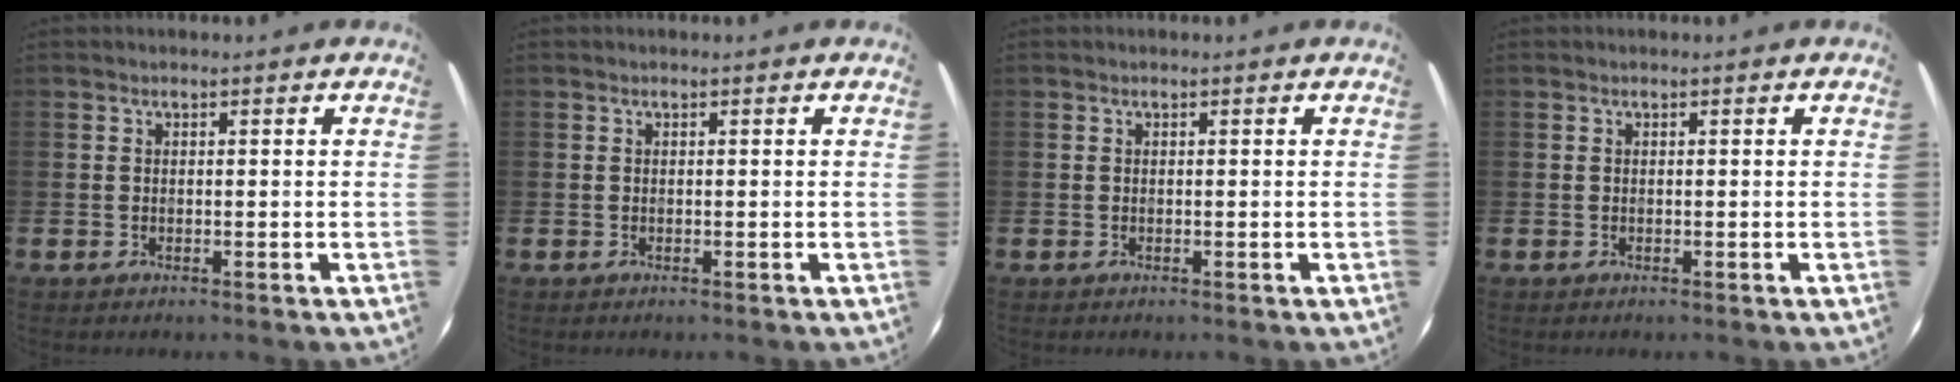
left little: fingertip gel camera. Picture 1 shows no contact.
{"total": 0.0}
{"total": 0.0}
{"total": 0.0}